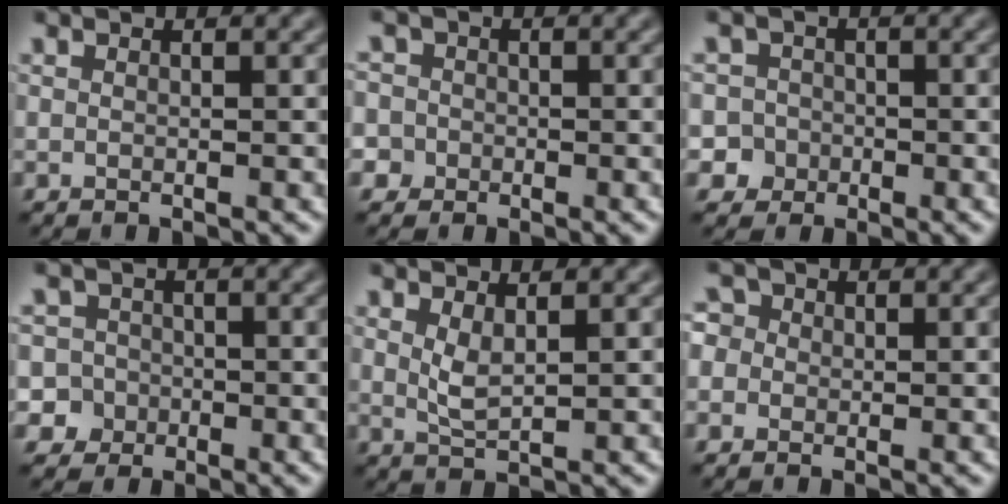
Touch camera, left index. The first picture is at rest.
{"total": 3.4, "force": [-0.2, 3.3, 0.7], "torque": [0.012, 0.022, -0.039]}
{"total": 3.9, "force": [-1.3, 3.6, 0.2], "torque": [0.030, 0.009, -0.044]}
{"total": 5.1, "force": [-1.5, 4.9, 0.6], "torque": [0.012, 0.015, -0.055]}
{"total": 1.9, "force": [0.8, 0.6, 1.6], "torque": [-0.037, -0.004, 0.019]}
{"total": 3.2, "force": [0.9, 2.8, 1.3], "torque": [-0.001, 0.024, -0.017]}